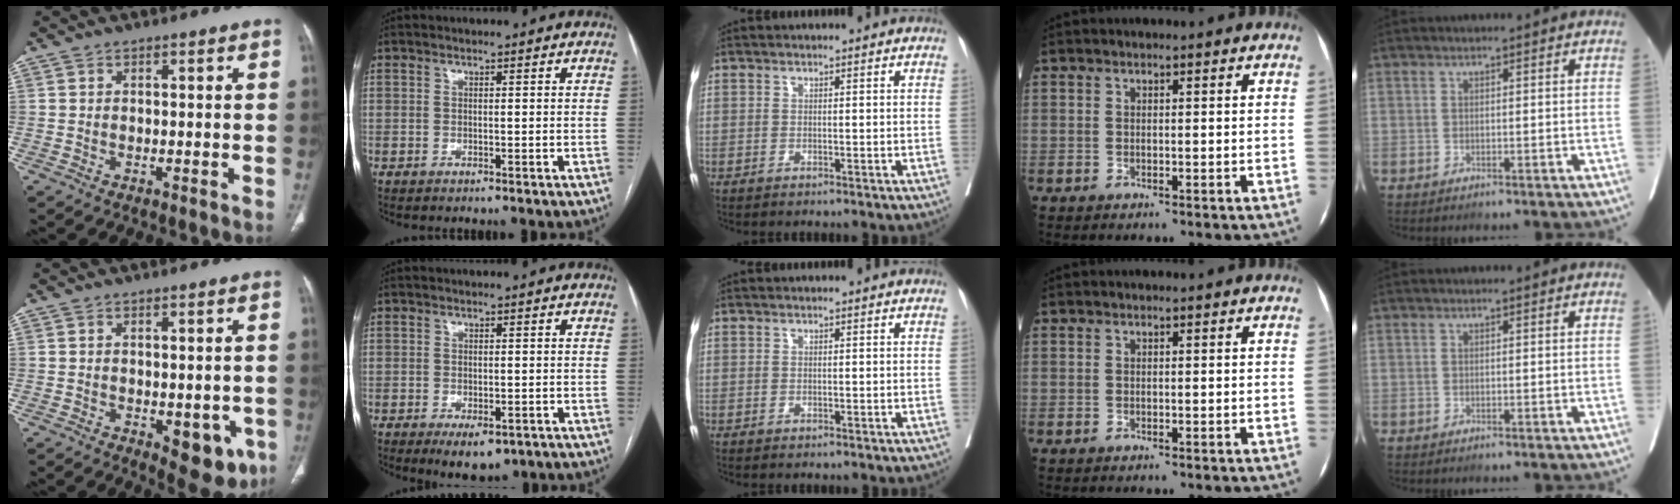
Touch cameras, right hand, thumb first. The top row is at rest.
{"thumb": {"total": 9.3, "force": [-2.9, 4.7, 7.5], "torque": [-0.063, -0.007, -0.025]}, "index": {"total": 5.1, "force": [-2.8, 2.5, 3.4], "torque": [-0.045, -0.003, -0.033]}}